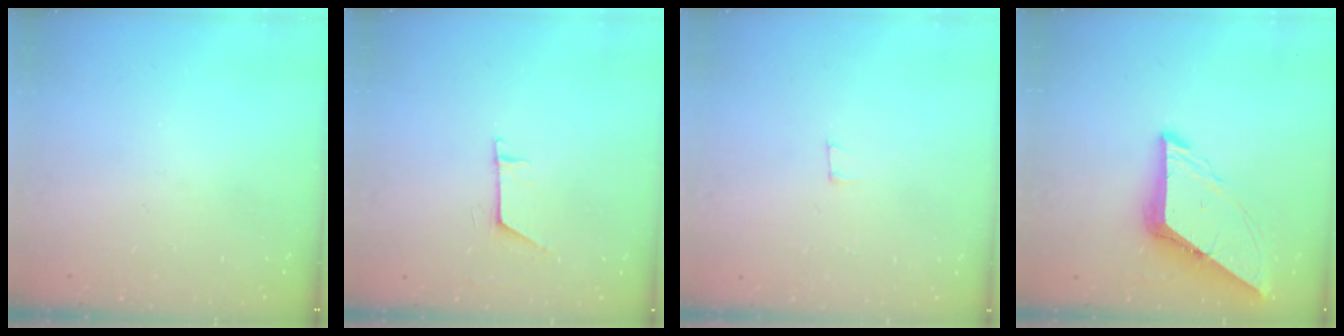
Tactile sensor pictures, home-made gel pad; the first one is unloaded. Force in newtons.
{"total": 6.1, "press": 6.1, "slide": 0.5}
{"total": 2.5, "press": 2.5, "slide": 0.2}
{"total": 9.9, "press": 9.9, "slide": 1.1}